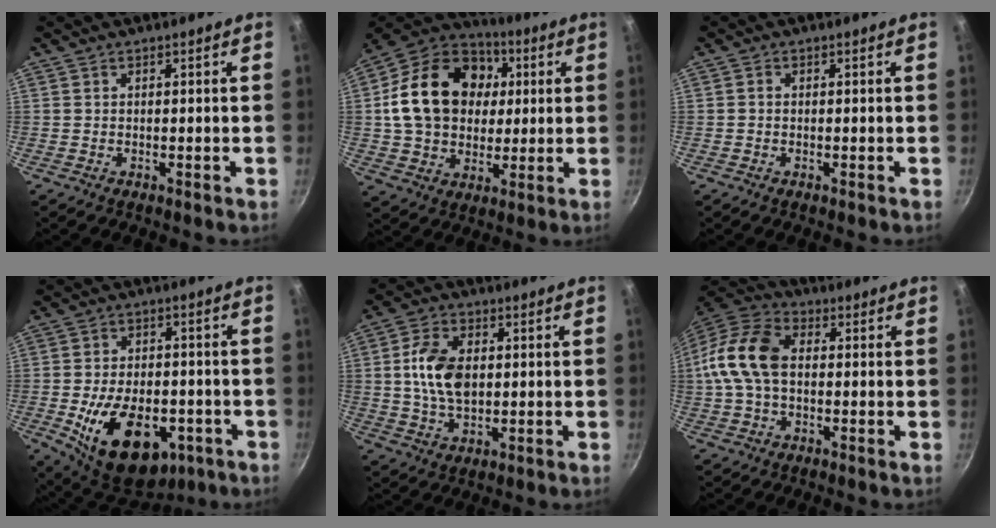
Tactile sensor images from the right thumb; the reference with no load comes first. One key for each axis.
{"total": 22.3, "fx": 3.7, "fy": 17.1, "fz": 13.9, "tx": -0.214, "ty": 0.021, "tz": 0.060}
{"total": 0.6, "fx": -0.1, "fy": 0.5, "fz": 0.3, "tx": -0.005, "ty": 0.004, "tz": -0.004}
{"total": 19.5, "fx": -6.5, "fy": 11.8, "fz": 14.1, "tx": -0.202, "ty": 0.012, "tz": -0.084}
{"total": 10.8, "fx": 1.0, "fy": 6.8, "fz": 8.2, "tx": -0.140, "ty": 0.004, "tz": 0.015}
{"total": 13.8, "fx": 0.4, "fy": 9.1, "fz": 10.3, "tx": -0.186, "ty": 0.034, "tz": -0.010}